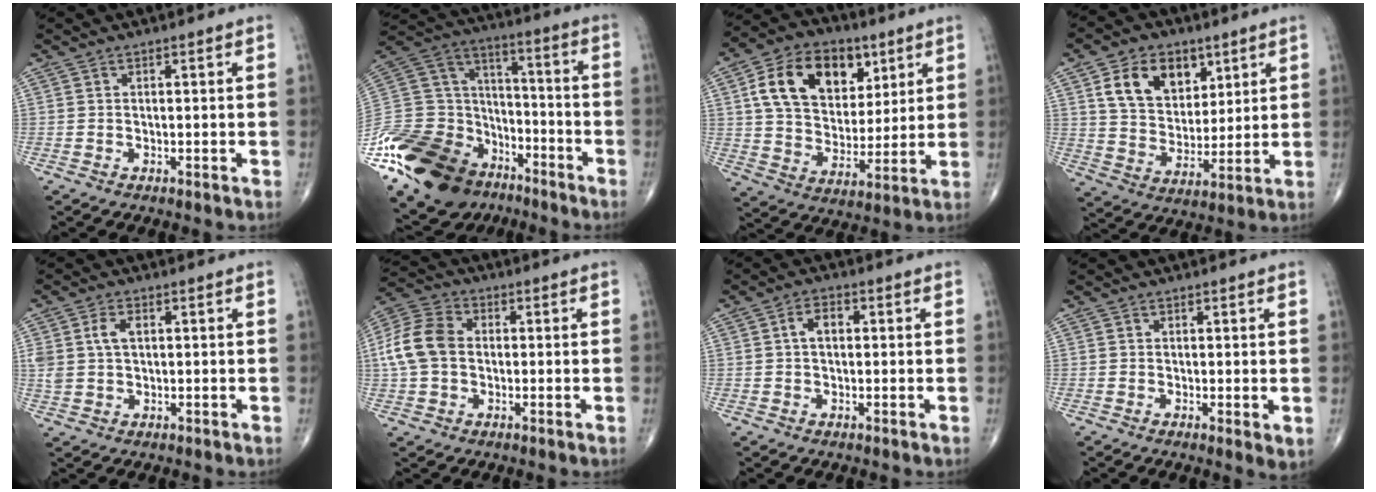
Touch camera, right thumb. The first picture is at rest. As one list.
[{"total": 31.7, "force": [-18.2, 19.8, 16.8], "torque": [-0.403, 0.049, -0.318]}, {"total": 18.7, "force": [7.0, 12.8, 11.7], "torque": [-0.167, -0.014, 0.122]}, {"total": 13.3, "force": [6.0, 9.2, 7.5], "torque": [-0.090, -0.028, 0.114]}, {"total": 4.9, "force": [1.2, 3.1, 3.6], "torque": [-0.077, 0.006, 0.026]}, {"total": 10.6, "force": [0.2, 7.8, 7.1], "torque": [-0.143, 0.026, -0.004]}, {"total": 3.4, "force": [0.4, 2.1, 2.6], "torque": [-0.041, 0.014, 0.004]}, {"total": 2.2, "force": [0.1, 0.7, 2.1], "torque": [-0.034, -0.011, -0.001]}]